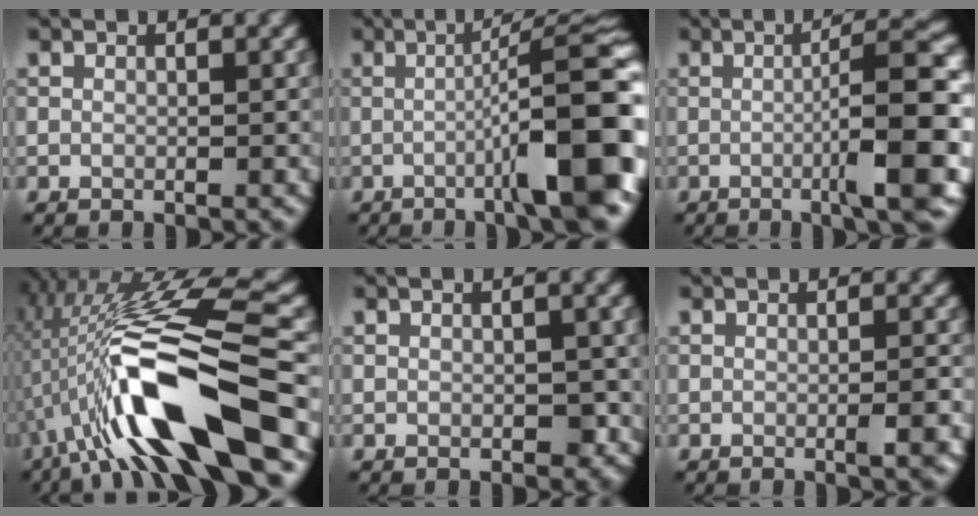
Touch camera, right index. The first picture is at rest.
{"total": 12.0, "force": [-2.9, 2.0, 11.5], "torque": [-0.139, 0.014, -0.049]}
{"total": 8.5, "force": [-1.4, 1.2, 8.3], "torque": [-0.107, 0.014, -0.030]}
{"total": 13.2, "force": [-3.4, 3.1, 12.4], "torque": [-0.218, 0.010, -0.060]}
{"total": 2.2, "force": [-0.3, 1.4, 1.7], "torque": [-0.023, -0.006, 0.000]}
{"total": 1.6, "force": [-0.5, 0.1, 1.6], "torque": [-0.024, 0.001, -0.011]}